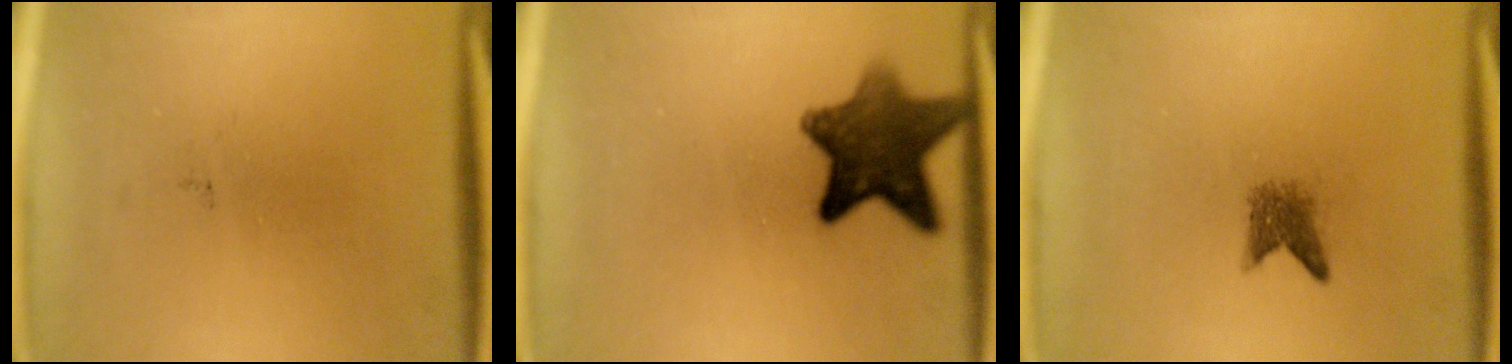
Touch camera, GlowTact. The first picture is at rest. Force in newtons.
{"total": 10.4}
{"total": 2.3}